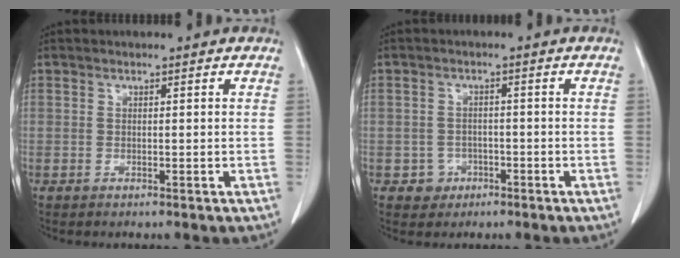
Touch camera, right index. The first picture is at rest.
{"total": 2.9, "force": [-1.2, 2.6, 0.1], "torque": [0.006, 0.014, -0.015]}